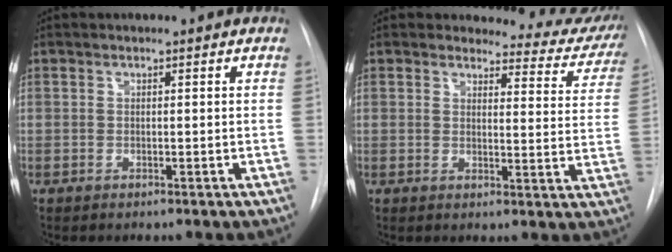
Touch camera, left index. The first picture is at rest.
{"total": 12.1, "force": [11.7, 2.9, 0.8], "torque": [0.025, -0.070, 0.101]}